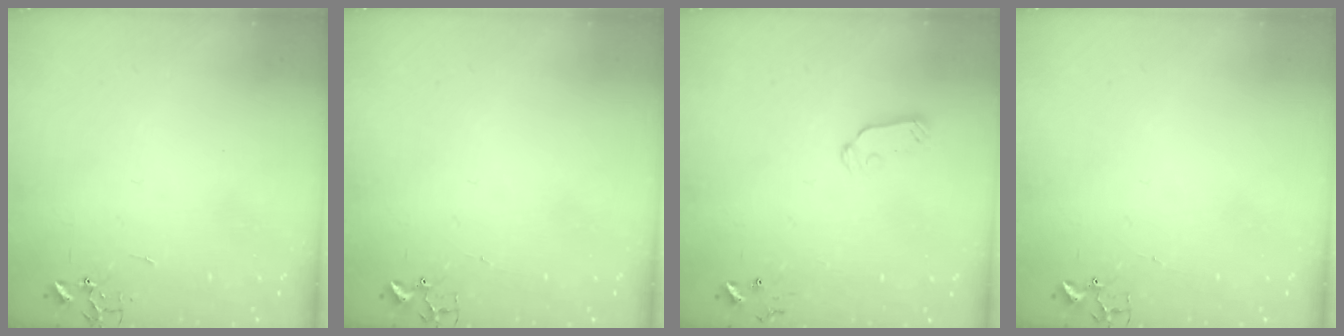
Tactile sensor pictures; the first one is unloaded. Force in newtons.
{"total": 1.8, "press": 1.8, "slide": 0.2}
{"total": 5.6, "press": 5.6, "slide": 0.3}
{"total": 1.7, "press": 1.6, "slide": 0.2}